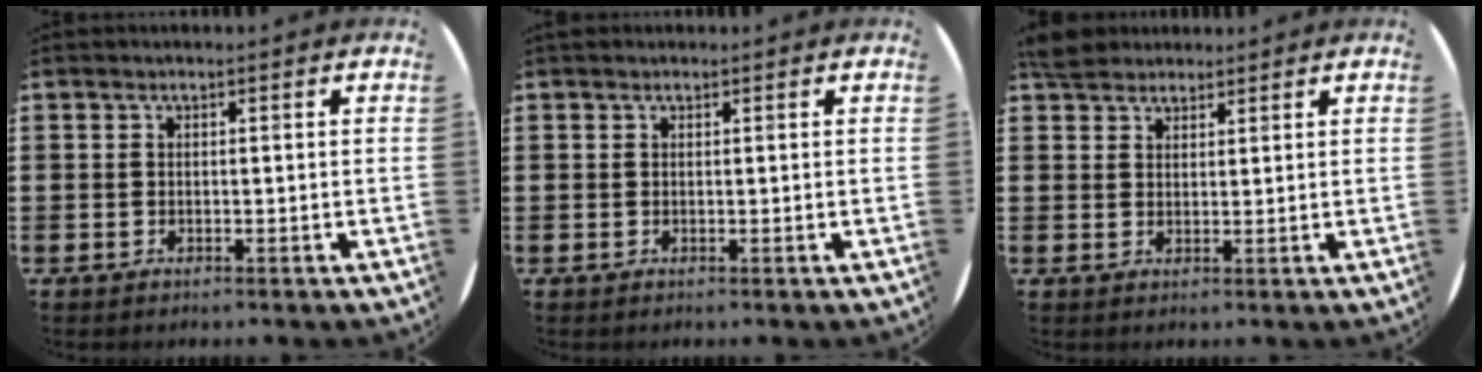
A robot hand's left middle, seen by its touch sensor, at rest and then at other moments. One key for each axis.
{"total": 0.0}
{"total": 3.8, "fx": 3.4, "fy": 1.4, "fz": 0.5, "tx": -0.011, "ty": 0.000, "tz": 0.066}